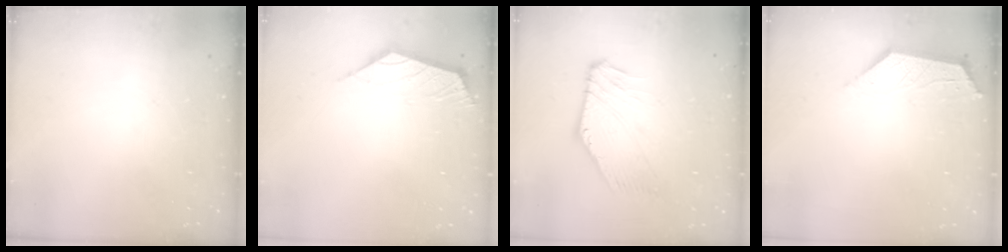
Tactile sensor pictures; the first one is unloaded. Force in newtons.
{"total": 2.8, "press": 2.8, "slide": 0.7}
{"total": 0.6, "press": 0.4, "slide": 0.4}
{"total": 2.7, "press": 2.7, "slide": 0.5}